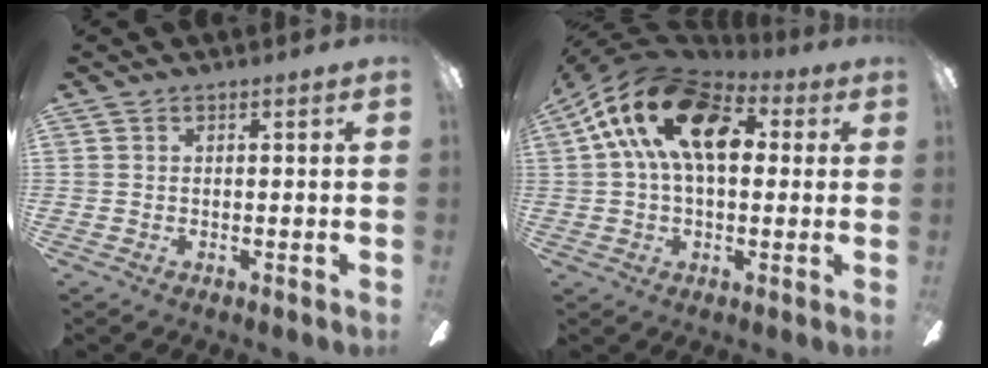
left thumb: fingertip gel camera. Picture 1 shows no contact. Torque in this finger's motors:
{"motor_torque": [-0.27, 1.63, 1.53, -1.24, 0.62]}